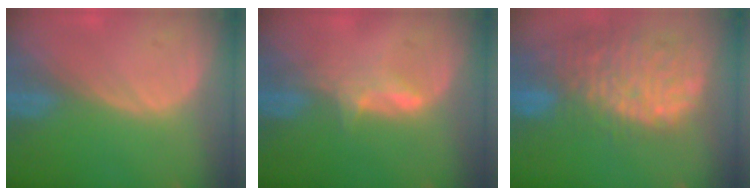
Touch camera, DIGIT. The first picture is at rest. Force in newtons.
{"total": 2.8, "press": 2.8, "slide": 0.4}
{"total": 13.8, "press": 11.6, "slide": 7.5}